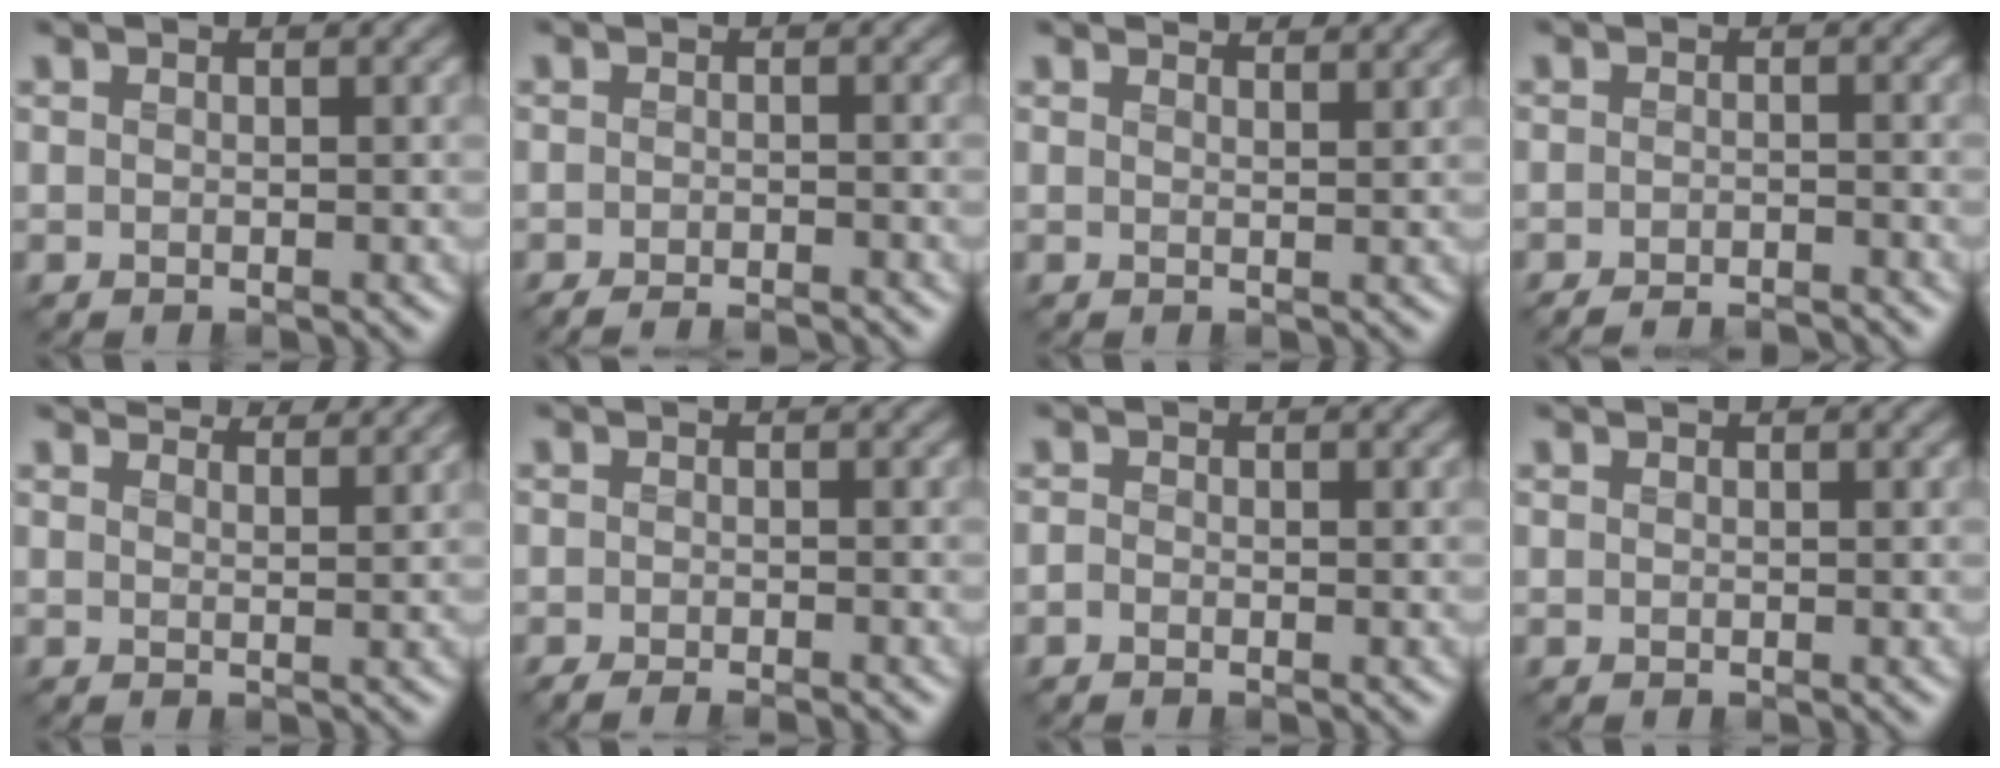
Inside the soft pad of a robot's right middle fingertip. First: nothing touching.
{"total": 2.6, "force": [-2.5, 0.1, 0.6], "torque": [0.000, -0.004, -0.039]}
{"total": 2.4, "force": [2.3, 0.2, 0.7], "torque": [-0.013, 0.003, 0.024]}
{"total": 3.1, "force": [-3.1, 0.1, 0.6], "torque": [-0.003, -0.002, -0.047]}
{"total": 4.5, "force": [4.2, 0.5, 1.4], "torque": [-0.022, 0.004, 0.042]}
{"total": 1.9, "force": [-1.8, 0.0, 0.5], "torque": [-0.005, -0.007, -0.030]}
{"total": 0.9, "force": [-0.8, 0.3, 0.2], "torque": [-0.004, -0.004, -0.019]}
{"total": 0.0}